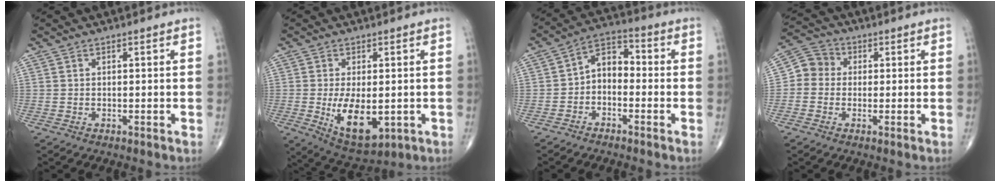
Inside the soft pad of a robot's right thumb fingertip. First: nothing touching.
{"total": 10.9, "force": [-1.8, 5.5, 9.2], "torque": [-0.144, -0.019, -0.013]}
{"total": 6.8, "force": [-1.5, 4.7, 4.7], "torque": [-0.058, 0.036, -0.044]}
{"total": 5.7, "force": [0.0, 5.3, 2.3], "torque": [-0.022, 0.019, -0.017]}